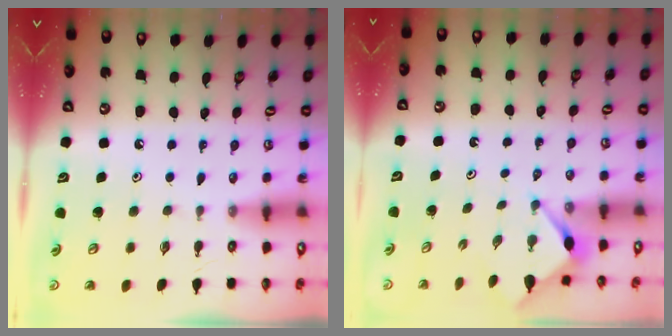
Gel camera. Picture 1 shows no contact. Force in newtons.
{"total": 3.4, "press": 3.4, "slide": 0.3}